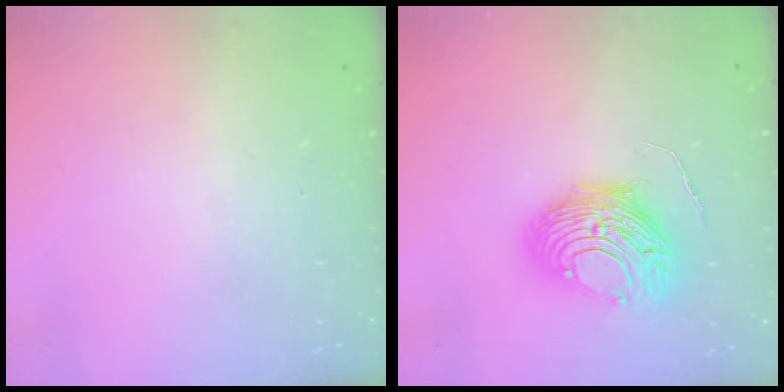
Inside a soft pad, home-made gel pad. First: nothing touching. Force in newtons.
{"total": 13.0, "press": 12.9, "slide": 1.4}